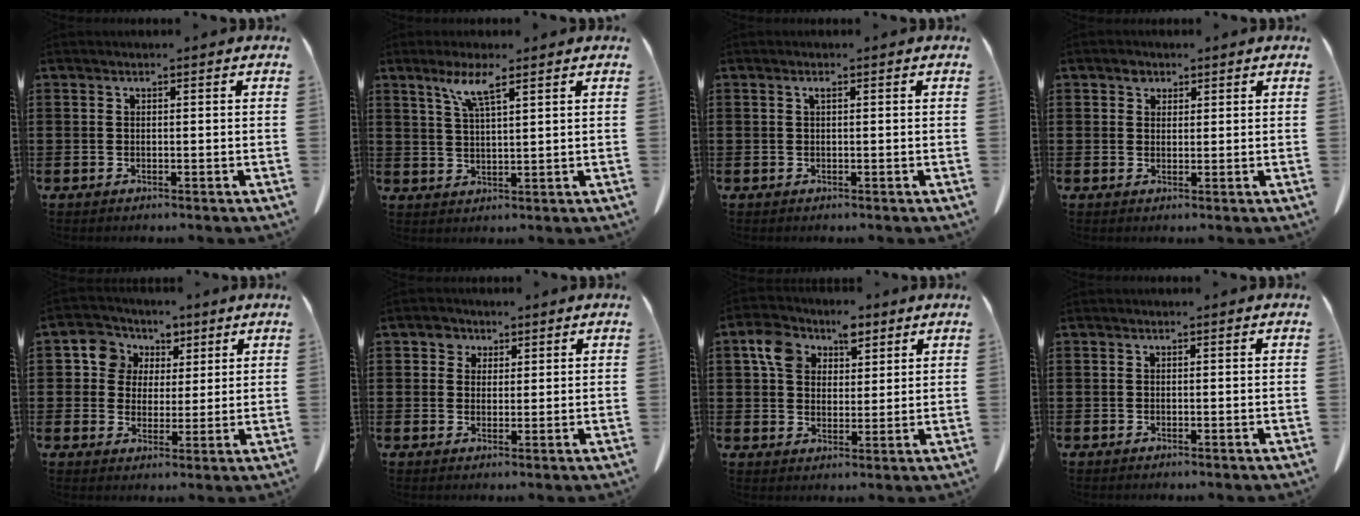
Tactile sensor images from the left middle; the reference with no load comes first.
{"total": 5.6, "force": [3.6, 0.7, 4.3], "torque": [-0.095, 0.004, 0.061]}
{"total": 0.7, "force": [0.3, 0.2, 0.7], "torque": [-0.014, 0.001, 0.005]}
{"total": 1.8, "force": [1.3, 1.1, 0.6], "torque": [-0.006, 0.000, 0.023]}
{"total": 6.2, "force": [2.6, 5.6, 1.1], "torque": [-0.048, 0.012, 0.045]}
{"total": 2.6, "force": [1.6, 2.0, 0.6], "torque": [-0.012, 0.004, 0.028]}
{"total": 7.0, "force": [3.7, 4.9, 3.3], "torque": [-0.081, 0.015, 0.067]}
{"total": 0.0}